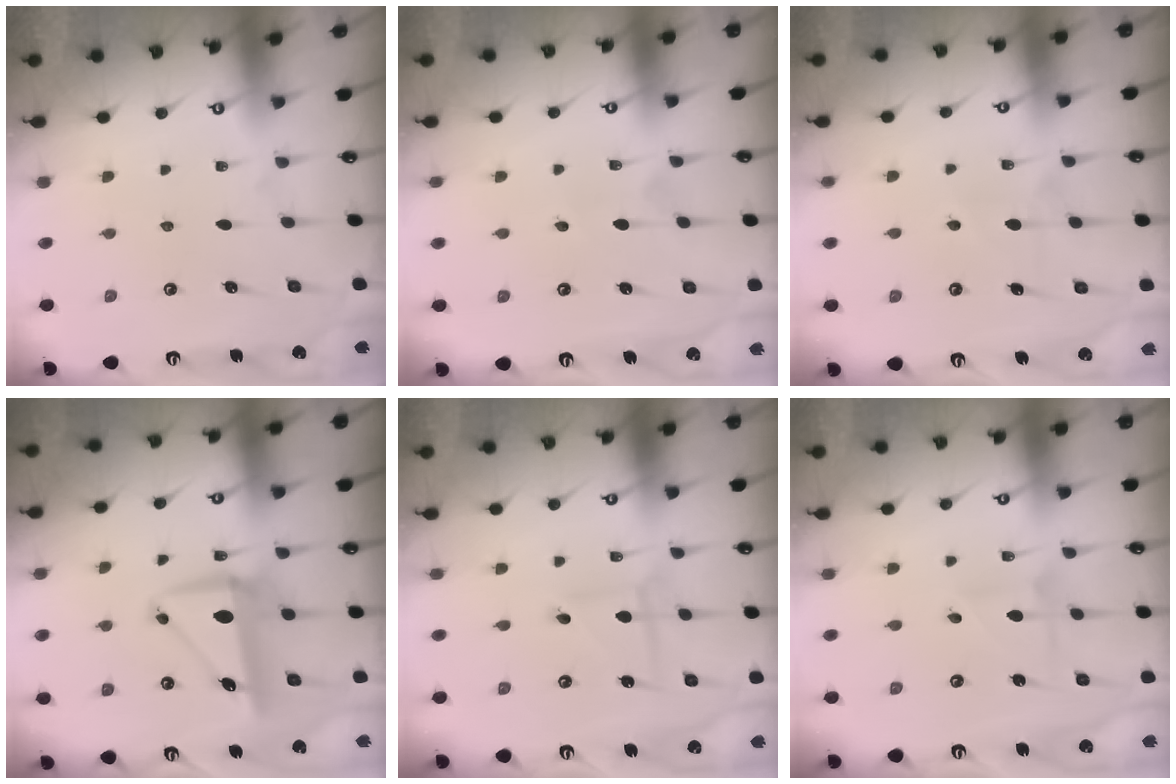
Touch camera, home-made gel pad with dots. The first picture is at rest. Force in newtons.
{"total": 2.7, "press": 2.6, "slide": 0.2}
{"total": 4.7, "press": 4.6, "slide": 0.2}
{"total": 7.5, "press": 6.9, "slide": 2.9}
{"total": 1.8, "press": 1.8, "slide": 0.2}
{"total": 2.2, "press": 2.2, "slide": 0.2}